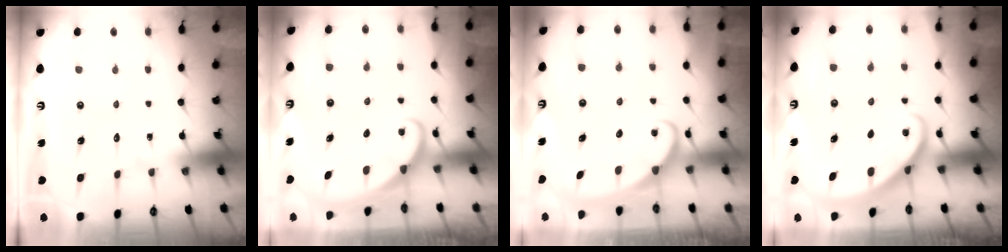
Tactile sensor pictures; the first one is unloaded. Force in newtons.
{"total": 1.7, "press": 1.7, "slide": 0.1}
{"total": 2.6, "press": 2.6, "slide": 0.4}
{"total": 2.1, "press": 2.1, "slide": 0.2}